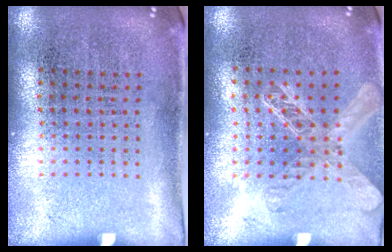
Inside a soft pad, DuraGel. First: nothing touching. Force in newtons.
{"total": 1.3, "press": 1.2, "slide": 0.5}